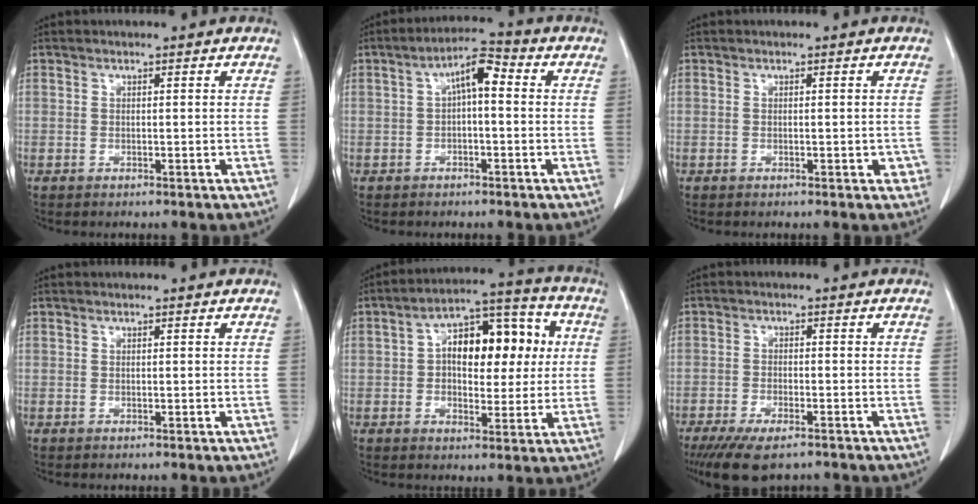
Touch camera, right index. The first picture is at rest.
{"total": 5.9, "force": [0.7, 1.8, 5.5], "torque": [-0.095, 0.028, 0.009]}
{"total": 1.8, "force": [-0.4, 1.1, 1.4], "torque": [-0.006, 0.004, -0.002]}
{"total": 0.0}
{"total": 13.8, "force": [1.9, 6.8, 11.9], "torque": [-0.175, 0.043, 0.029]}
{"total": 8.7, "force": [-6.4, 2.7, 5.2], "torque": [-0.083, -0.014, -0.102]}